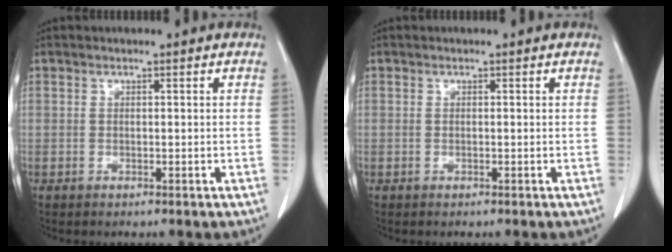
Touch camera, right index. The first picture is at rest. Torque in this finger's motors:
{"motor_torque": [0.15, -0.09, 0.02, 0.01]}